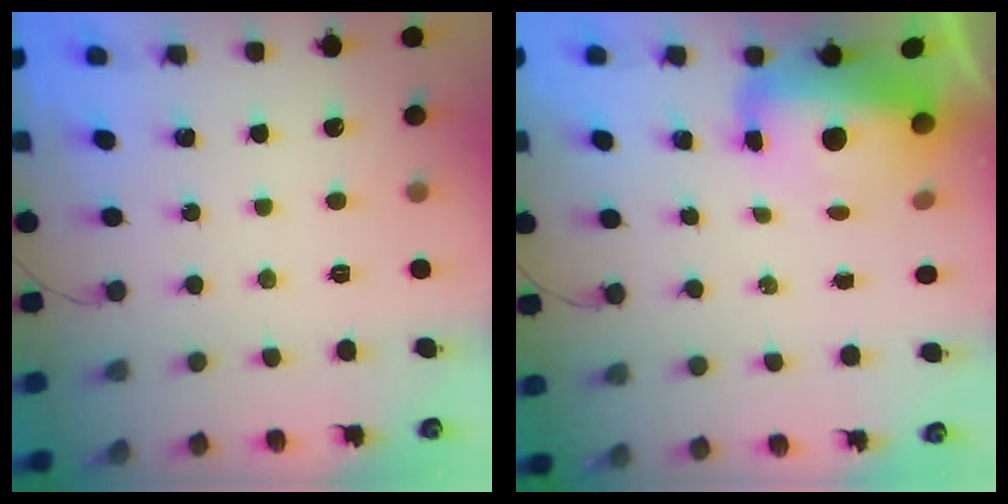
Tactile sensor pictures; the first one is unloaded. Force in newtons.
{"total": 10.6, "press": 10.3, "slide": 2.5}